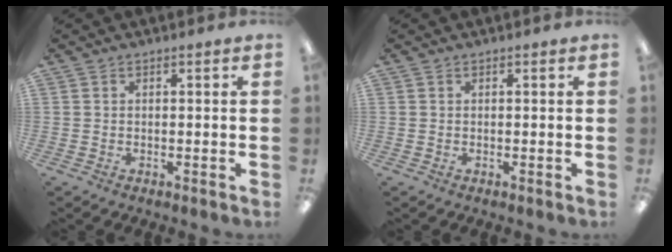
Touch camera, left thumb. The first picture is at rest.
{"total": 0.0}